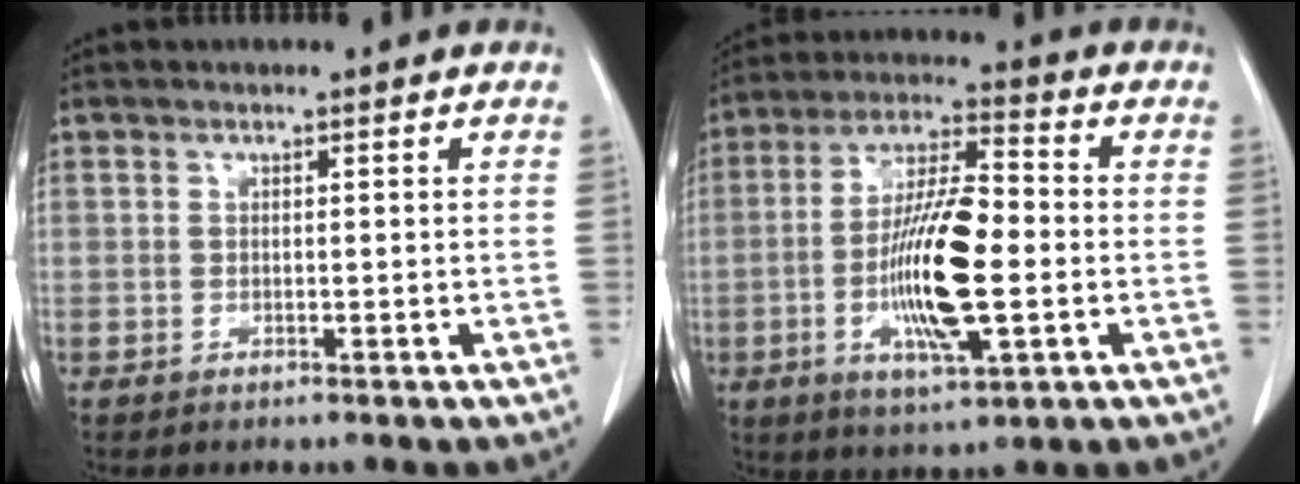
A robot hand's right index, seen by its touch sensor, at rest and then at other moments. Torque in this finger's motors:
{"motor_torque": [2.14, 0.00, 0.46, 0.18]}